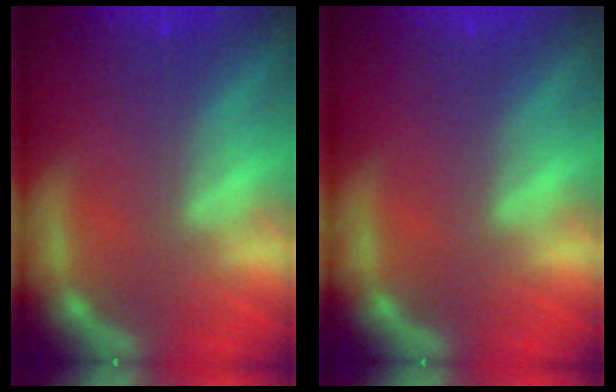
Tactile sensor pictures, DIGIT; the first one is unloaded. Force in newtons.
{"total": 0.0}